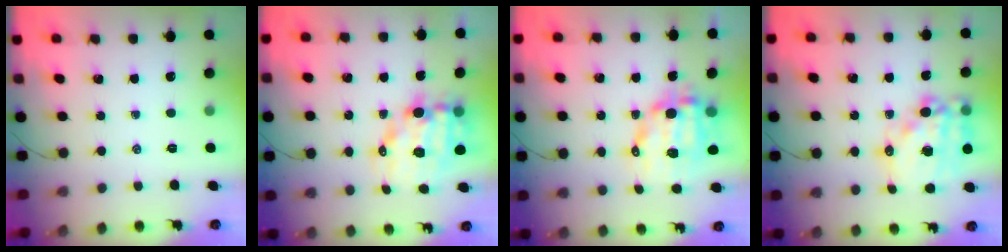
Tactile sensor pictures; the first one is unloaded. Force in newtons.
{"total": 12.0, "press": 11.6, "slide": 3.0}
{"total": 11.8, "press": 11.5, "slide": 2.6}
{"total": 18.0, "press": 17.5, "slide": 3.9}